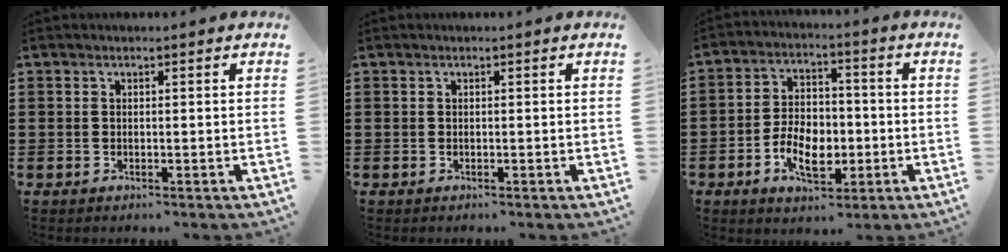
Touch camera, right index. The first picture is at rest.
{"total": 0.0}
{"total": 7.6, "force": [-2.5, 4.8, 5.3], "torque": [-0.106, 0.005, -0.051]}